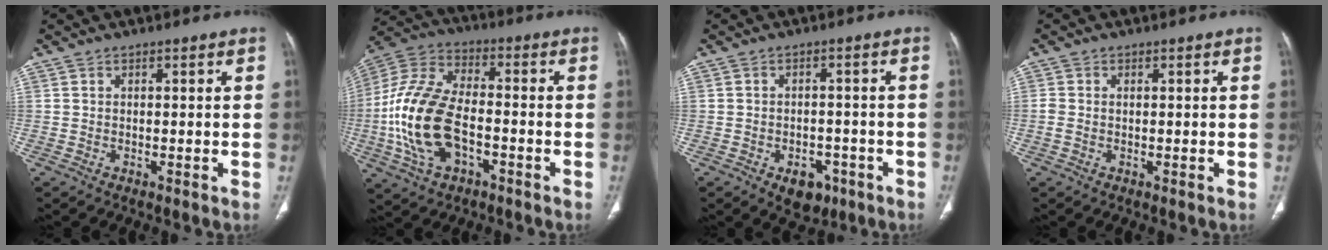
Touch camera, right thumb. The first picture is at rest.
{"total": 18.6, "force": [-4.3, 10.3, 14.8], "torque": [-0.315, 0.025, -0.078]}
{"total": 6.0, "force": [-3.1, 4.0, 3.2], "torque": [-0.022, 0.016, -0.036]}
{"total": 1.7, "force": [-0.1, 1.2, 1.2], "torque": [-0.041, 0.005, -0.002]}